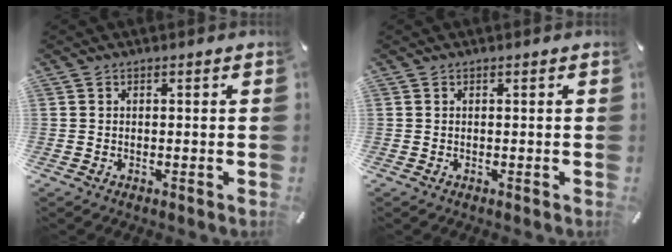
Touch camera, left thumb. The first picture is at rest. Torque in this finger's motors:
{"motor_torque": [0.00, 0.00, 0.00, 0.00, 0.00]}